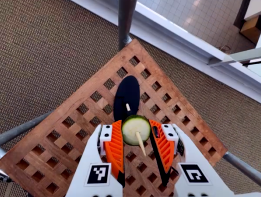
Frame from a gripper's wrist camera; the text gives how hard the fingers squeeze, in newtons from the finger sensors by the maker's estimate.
{"total": 9.6, "left": 9.8, "right": 9.4}